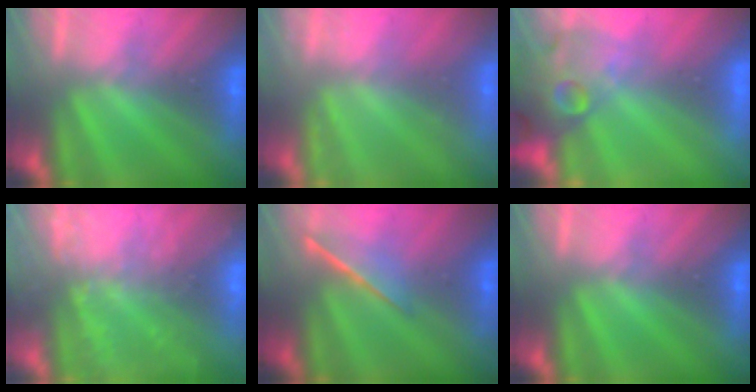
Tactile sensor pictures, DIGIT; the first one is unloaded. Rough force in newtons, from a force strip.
{"total": 2.2}
{"total": 8.9}
{"total": 7.3}
{"total": 1.5}
{"total": 0.0}